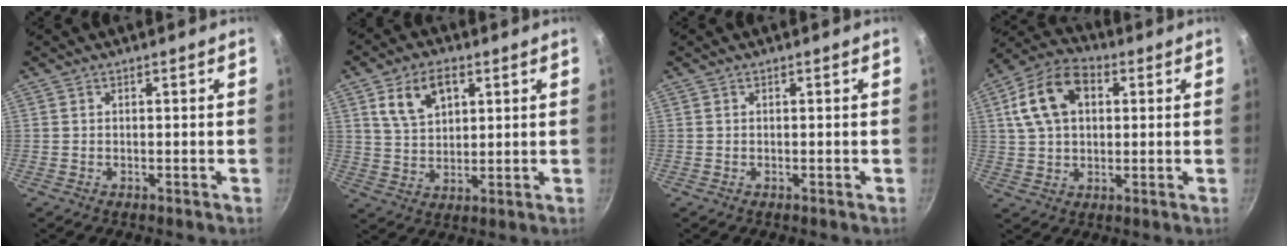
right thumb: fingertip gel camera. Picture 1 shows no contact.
{"total": 9.6, "force": [4.1, 5.9, 6.4], "torque": [-0.101, -0.008, 0.077]}
{"total": 0.0}
{"total": 13.5, "force": [3.6, 9.0, 9.4], "torque": [-0.157, 0.017, 0.052]}